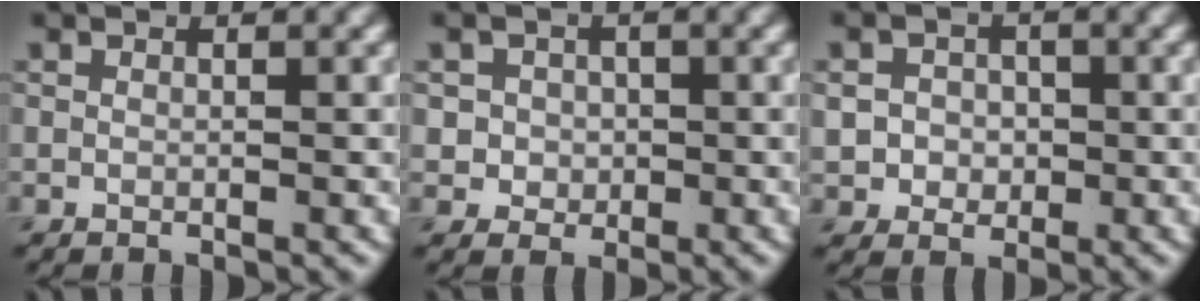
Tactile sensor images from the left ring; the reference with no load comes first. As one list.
[{"total": 2.4, "force": [0.0, 2.3, 0.7], "torque": [-0.003, -0.002, 0.003]}, {"total": 3.6, "force": [-0.2, 3.4, 1.2], "torque": [-0.017, 0.006, -0.011]}]